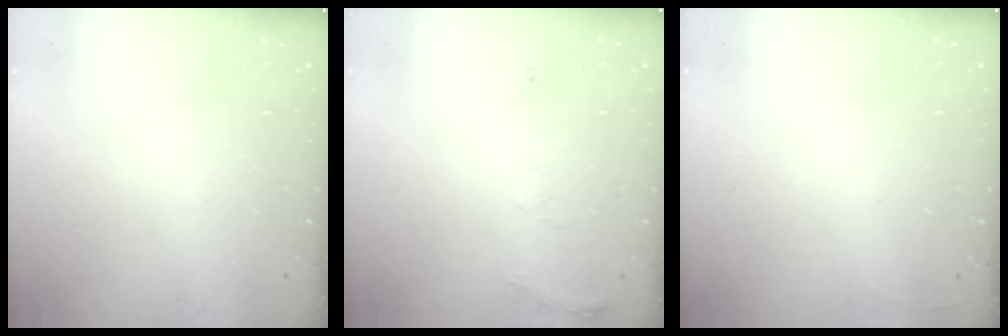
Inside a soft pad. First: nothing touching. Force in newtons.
{"total": 5.7, "press": 5.7, "slide": 0.8}
{"total": 2.5, "press": 2.4, "slide": 0.9}